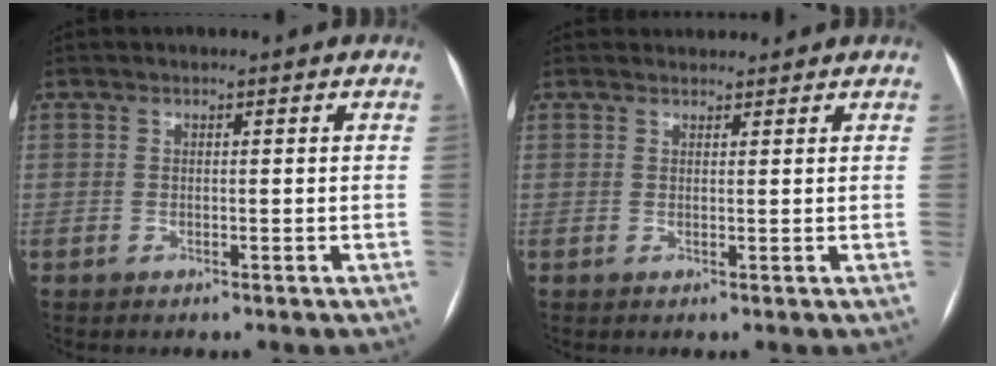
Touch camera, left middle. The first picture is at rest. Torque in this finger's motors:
{"motor_torque": [0.07, -0.25, -0.01, 0.00]}